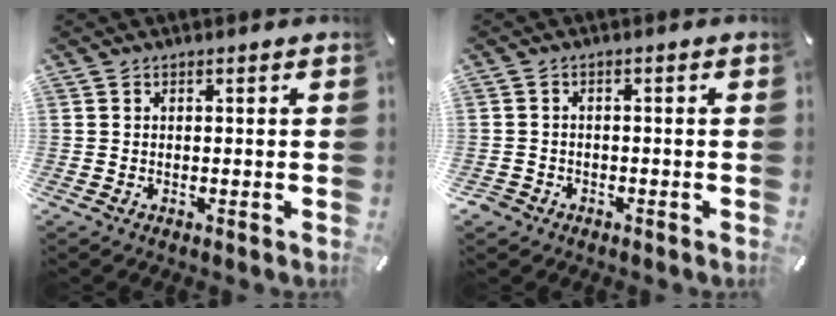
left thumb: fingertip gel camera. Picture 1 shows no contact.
{"total": 2.5, "force": [-1.6, 1.9, 0.5], "torque": [-0.016, 0.006, -0.035]}